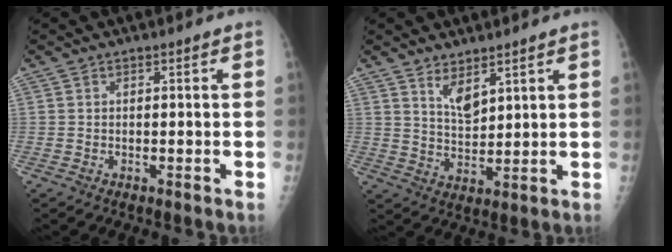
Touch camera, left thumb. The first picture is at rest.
{"total": 5.0, "force": [3.3, 2.0, 3.2], "torque": [-0.049, -0.034, 0.067]}